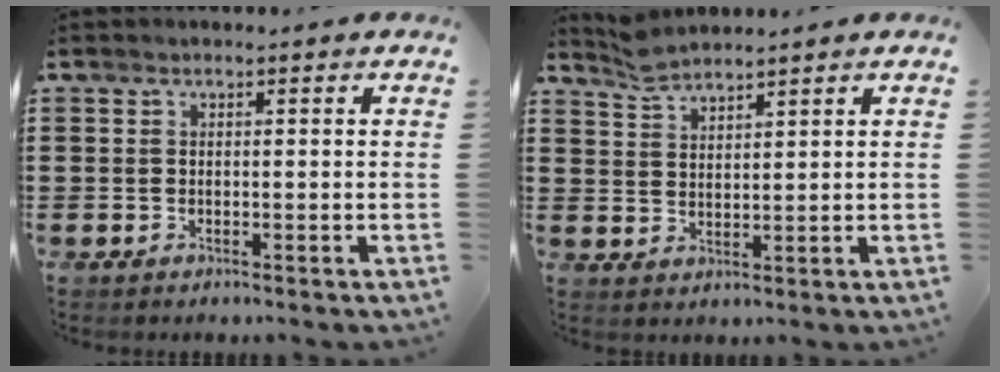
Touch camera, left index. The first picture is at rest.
{"total": 3.1, "force": [3.0, 0.4, 0.7], "torque": [-0.021, -0.004, 0.057]}